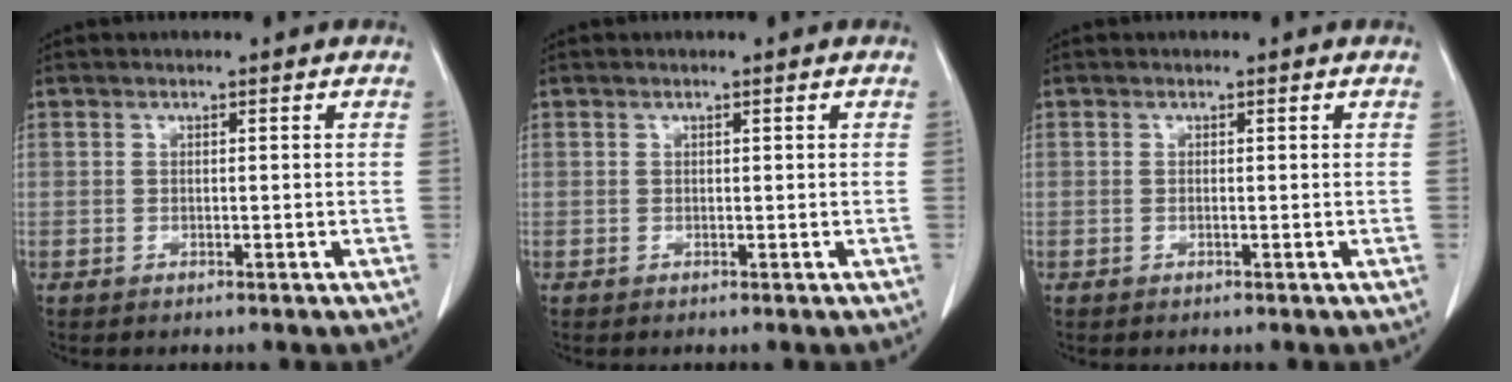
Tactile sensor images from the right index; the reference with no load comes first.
{"total": 0.0}
{"total": 0.0}